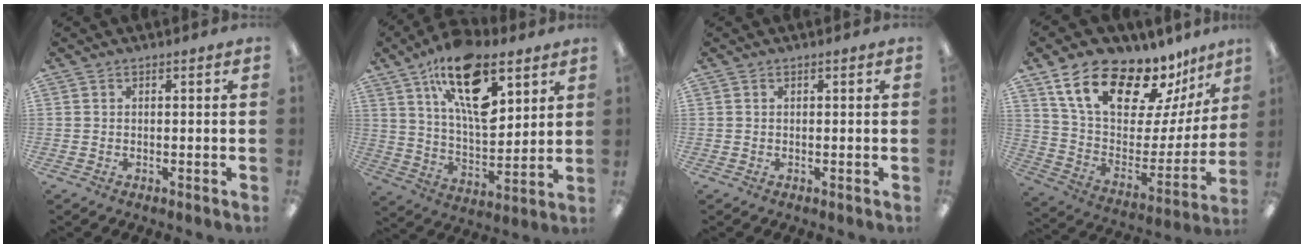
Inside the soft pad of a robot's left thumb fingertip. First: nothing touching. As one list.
[{"total": 20.0, "force": [10.7, 9.1, 14.1], "torque": [-0.235, -0.046, 0.179]}, {"total": 0.0}, {"total": 21.1, "force": [15.7, 8.9, 11.0], "torque": [-0.188, -0.105, 0.275]}]